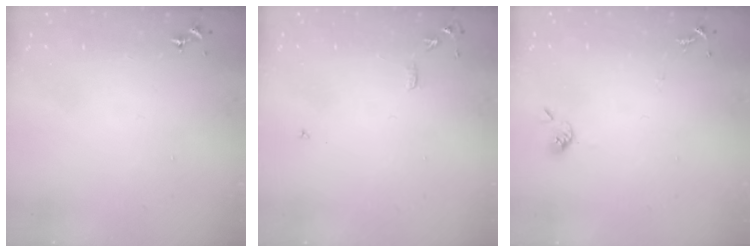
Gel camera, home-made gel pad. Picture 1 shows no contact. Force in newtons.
{"total": 6.5, "press": 6.5, "slide": 0.8}
{"total": 6.4, "press": 6.3, "slide": 0.8}